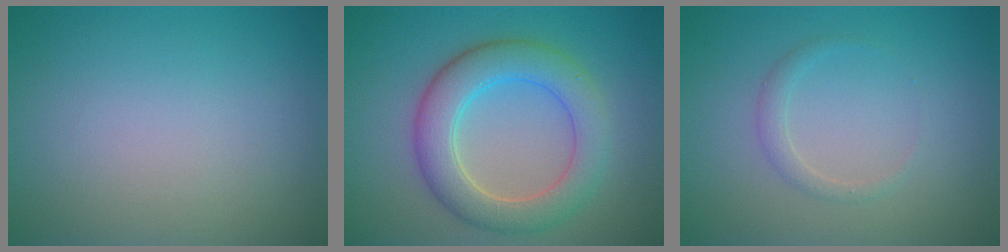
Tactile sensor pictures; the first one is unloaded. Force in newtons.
{"total": 5.9, "press": 5.9, "slide": 0.4}
{"total": 1.1, "press": 1.1, "slide": 0.1}